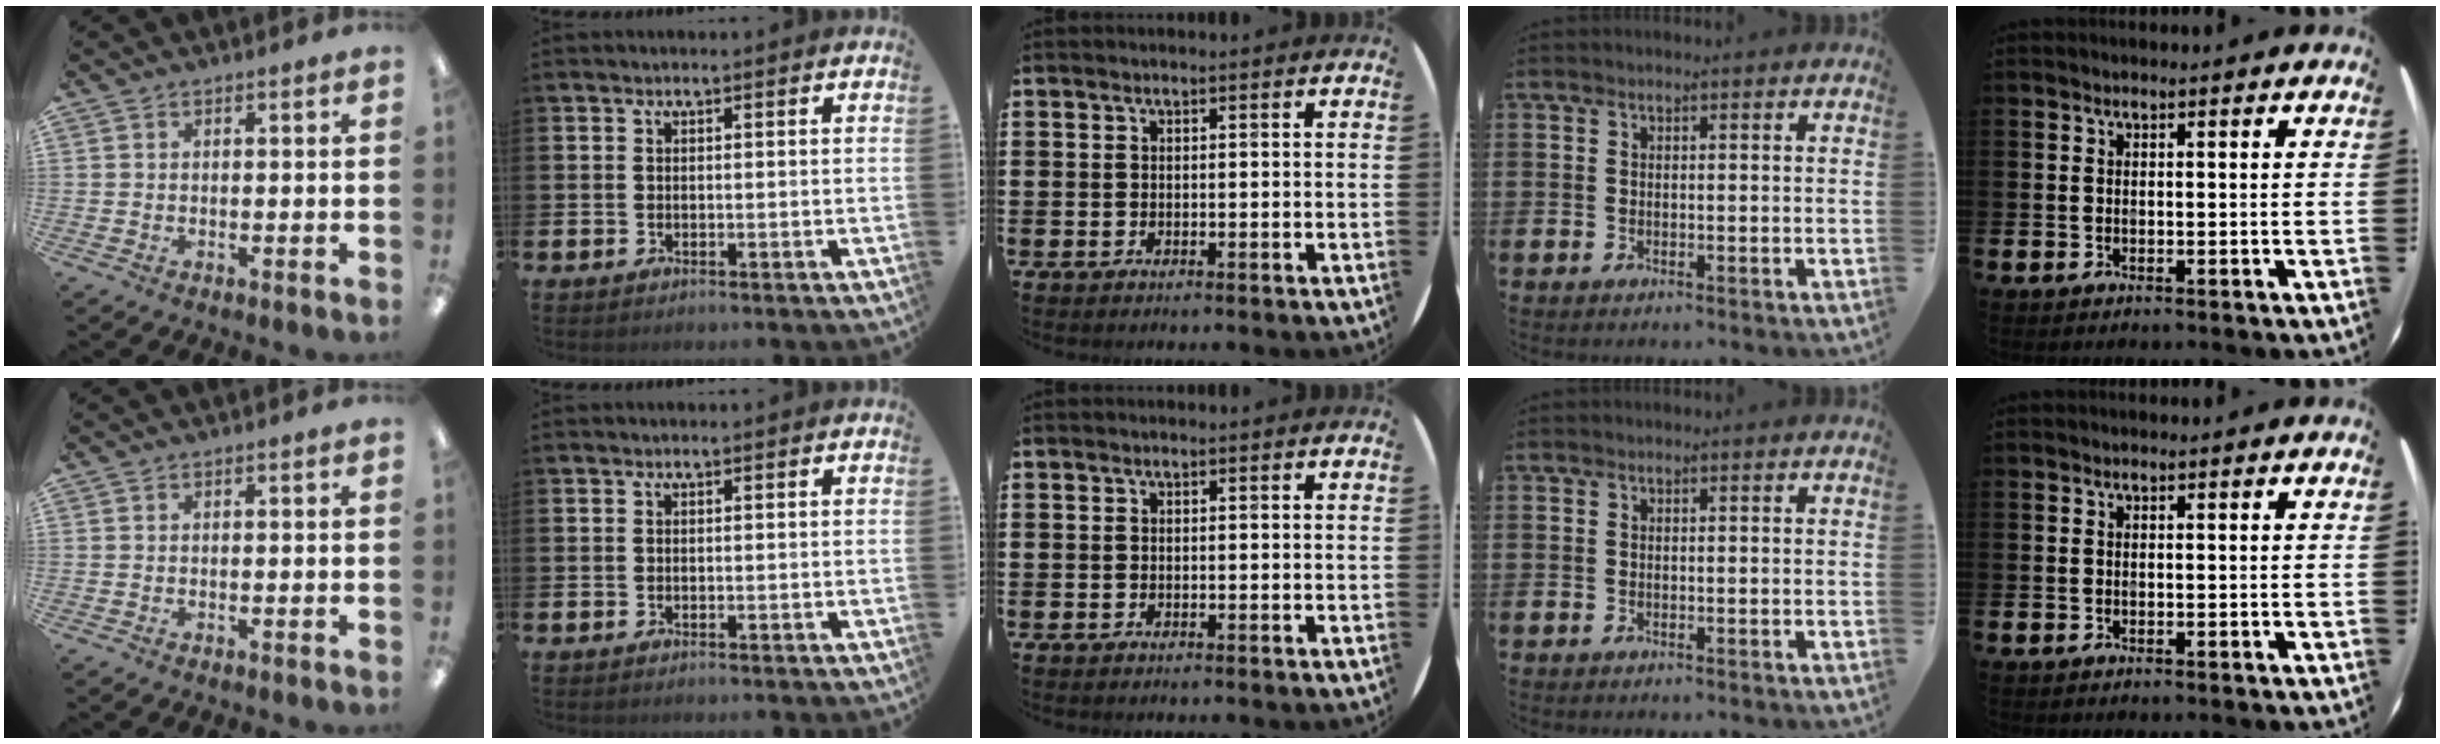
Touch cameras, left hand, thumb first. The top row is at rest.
{}